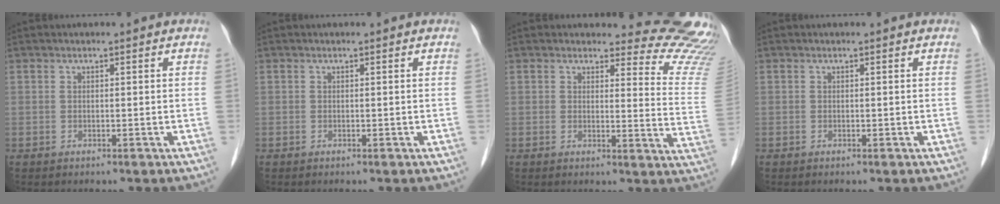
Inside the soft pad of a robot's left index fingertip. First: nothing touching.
{"total": 0.0}
{"total": 13.5, "force": [13.5, 1.4, 0.3], "torque": [0.033, -0.136, 0.107]}
{"total": 0.0}